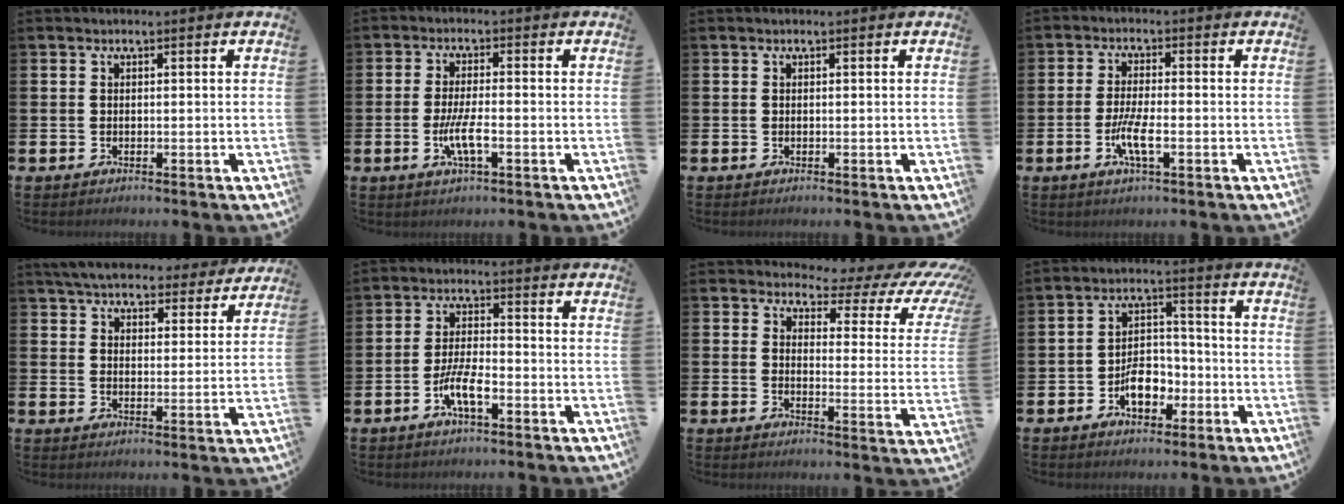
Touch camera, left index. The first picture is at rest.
{"total": 4.4, "force": [-1.3, 1.0, 4.1], "torque": [-0.078, -0.005, -0.027]}
{"total": 0.0}
{"total": 4.3, "force": [-1.3, 1.0, 4.0], "torque": [-0.076, -0.004, -0.028]}
{"total": 6.3, "force": [6.0, 1.3, 1.3], "torque": [-0.045, -0.034, 0.107]}
{"total": 5.0, "force": [-2.2, 1.5, 4.2], "torque": [-0.094, 0.002, -0.044]}
{"total": 3.7, "force": [2.3, 2.3, 1.8], "torque": [-0.030, -0.031, 0.025]}
{"total": 5.8, "force": [-2.6, 3.7, 3.6], "torque": [-0.058, 0.013, -0.048]}